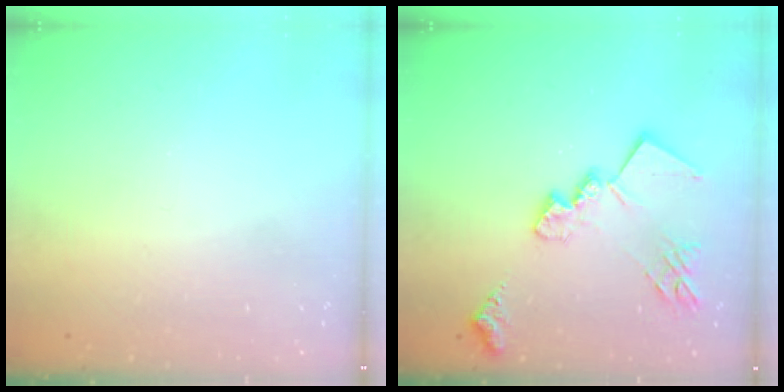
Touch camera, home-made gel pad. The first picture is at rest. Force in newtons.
{"total": 18.8, "press": 18.7, "slide": 1.4}